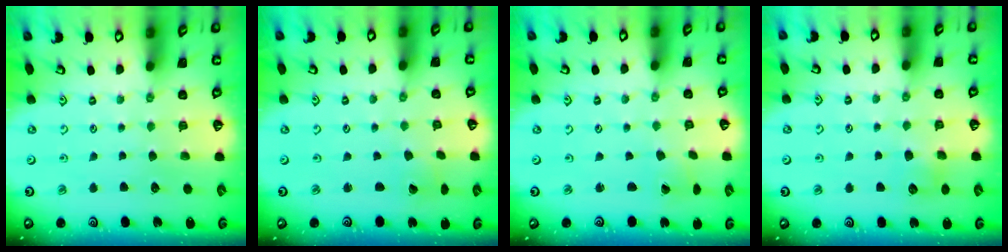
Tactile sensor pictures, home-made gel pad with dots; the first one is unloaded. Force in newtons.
{"total": 2.6, "press": 2.6, "slide": 0.3}
{"total": 0.7, "press": 0.7, "slide": 0.0}
{"total": 4.9, "press": 4.8, "slide": 0.6}